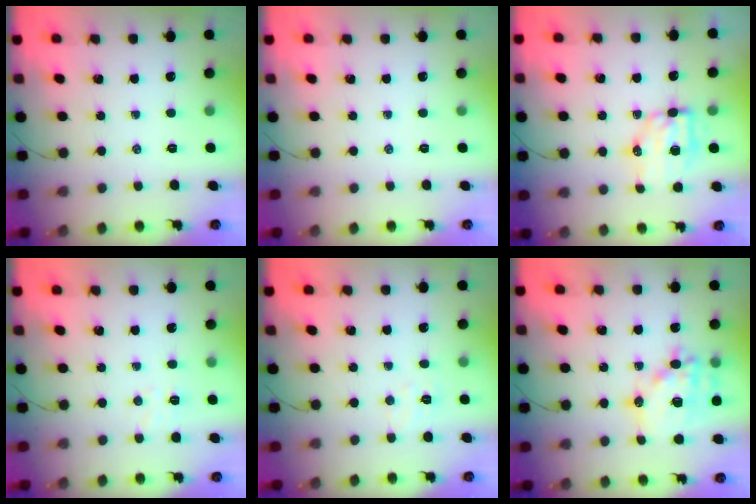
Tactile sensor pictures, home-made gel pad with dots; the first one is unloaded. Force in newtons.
{"total": 0.0}
{"total": 7.4, "press": 7.3, "slide": 0.7}
{"total": 3.3, "press": 3.2, "slide": 0.8}
{"total": 5.0, "press": 4.8, "slide": 1.2}
{"total": 17.7, "press": 17.4, "slide": 3.3}